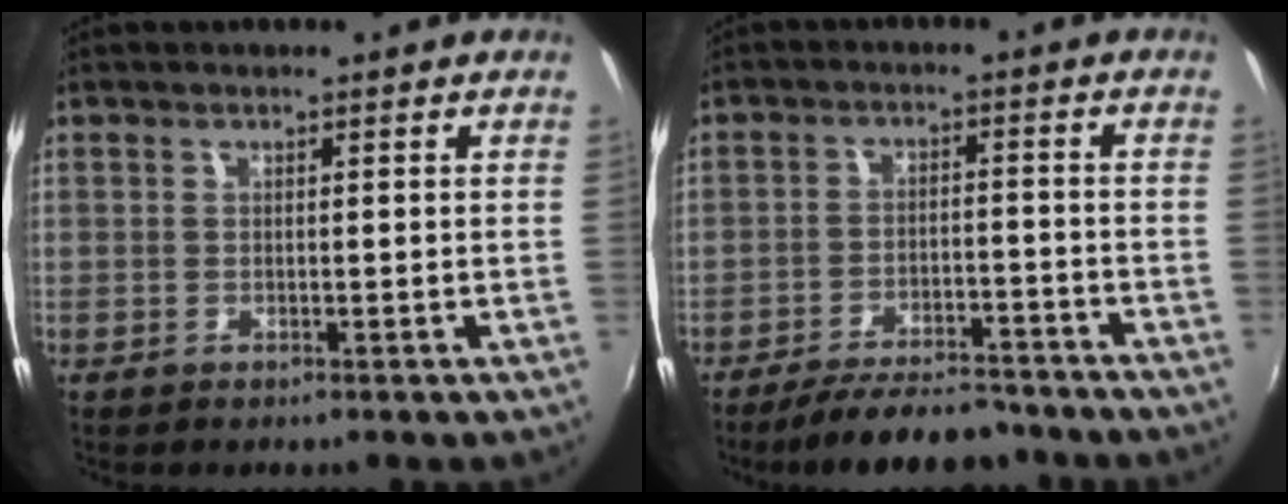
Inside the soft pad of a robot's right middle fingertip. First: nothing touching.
{"total": 12.2, "force": [-10.7, 3.5, 4.8], "torque": [-0.108, 0.003, -0.154]}